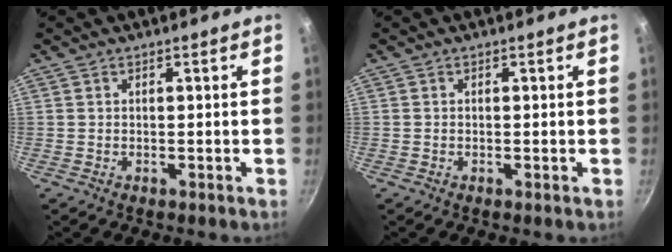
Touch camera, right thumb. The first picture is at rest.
{"total": 0.0}